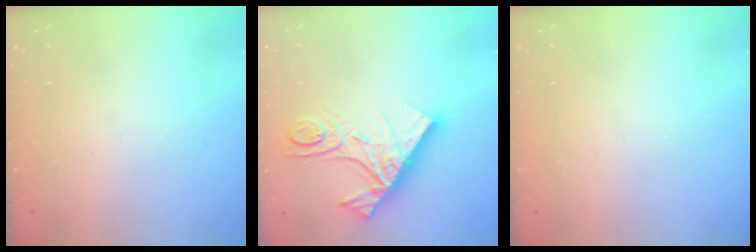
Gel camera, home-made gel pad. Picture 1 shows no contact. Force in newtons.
{"total": 17.9, "press": 17.8, "slide": 2.0}
{"total": 0.0}